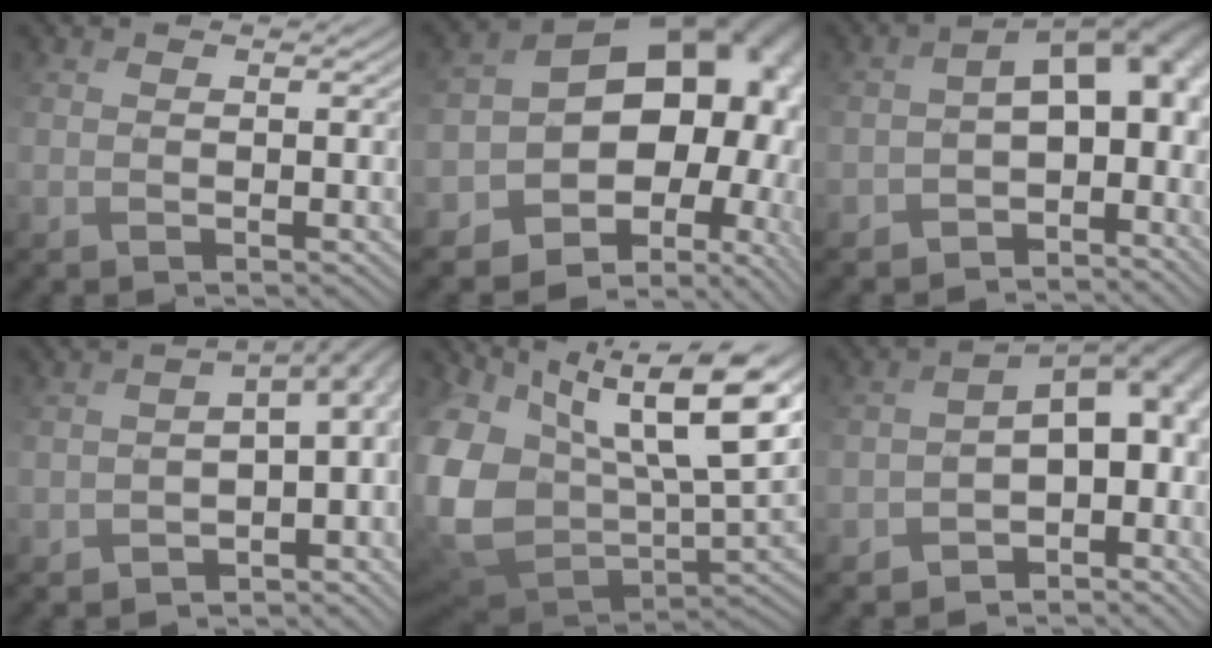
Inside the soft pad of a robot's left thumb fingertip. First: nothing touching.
{"total": 18.0, "force": [-1.0, 13.4, 12.0], "torque": [-0.149, -0.027, 0.016]}
{"total": 10.7, "force": [-3.1, 6.4, 8.1], "torque": [-0.106, -0.014, -0.035]}
{"total": 8.5, "force": [-3.5, 5.2, 5.7], "torque": [-0.078, -0.033, -0.036]}
{"total": 18.6, "force": [2.3, 12.2, 13.8], "torque": [-0.258, -0.017, 0.076]}
{"total": 12.3, "force": [-3.6, 7.2, 9.3], "torque": [-0.136, -0.024, -0.022]}